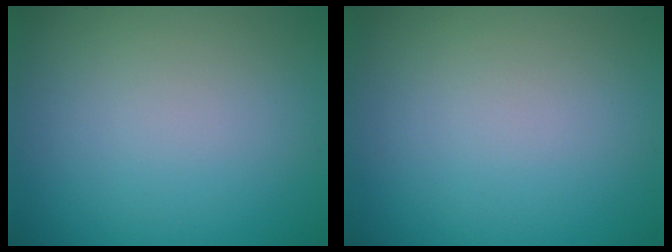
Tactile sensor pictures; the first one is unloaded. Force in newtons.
{"total": 0.0}